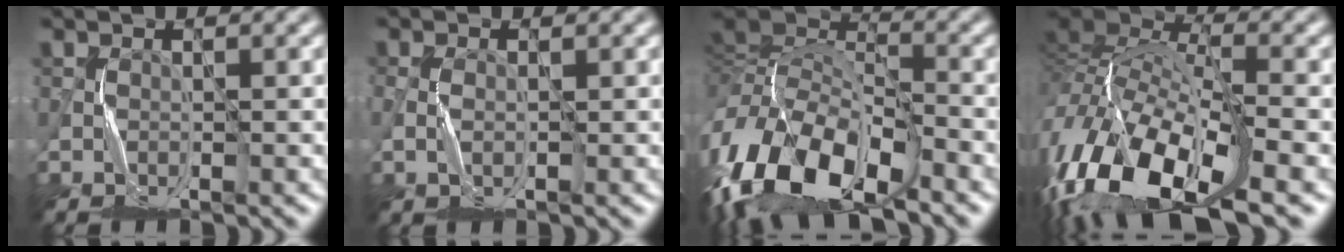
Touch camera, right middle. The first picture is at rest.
{"total": 1.9, "force": [-0.1, 0.9, 1.6], "torque": [-0.043, 0.002, -0.004]}
{"total": 16.3, "force": [-8.1, 8.3, 11.4], "torque": [-0.262, -0.002, -0.151]}
{"total": 15.5, "force": [-6.5, 7.8, 11.8], "torque": [-0.256, 0.008, -0.126]}